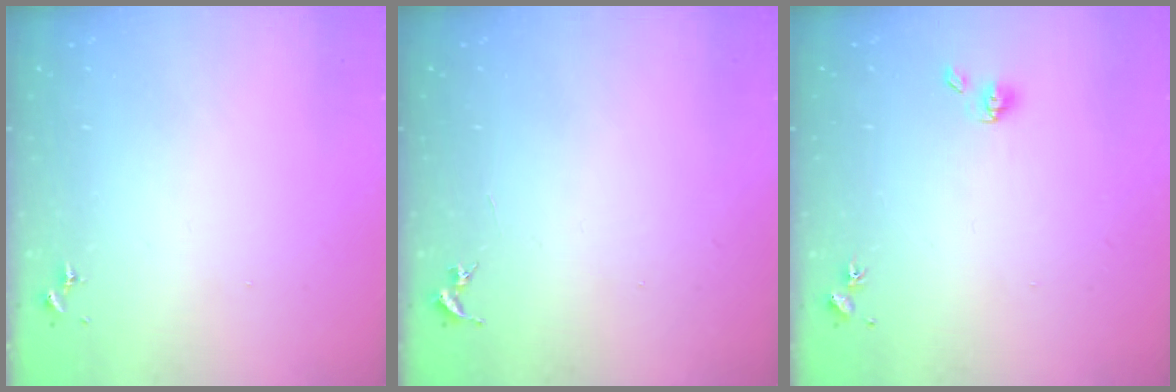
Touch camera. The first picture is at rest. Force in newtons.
{"total": 0.0}
{"total": 5.8, "press": 5.3, "slide": 2.3}